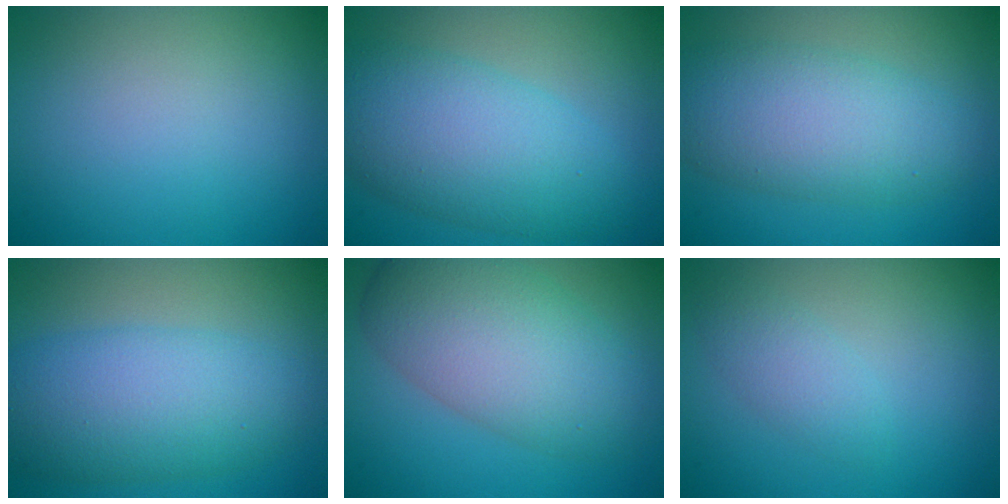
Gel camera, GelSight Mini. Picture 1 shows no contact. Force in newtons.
{"total": 7.8, "press": 7.8, "slide": 0.3}
{"total": 6.7, "press": 6.7, "slide": 0.1}
{"total": 7.2, "press": 7.2, "slide": 0.2}
{"total": 8.0, "press": 8.0, "slide": 0.4}
{"total": 1.9, "press": 1.9, "slide": 0.0}